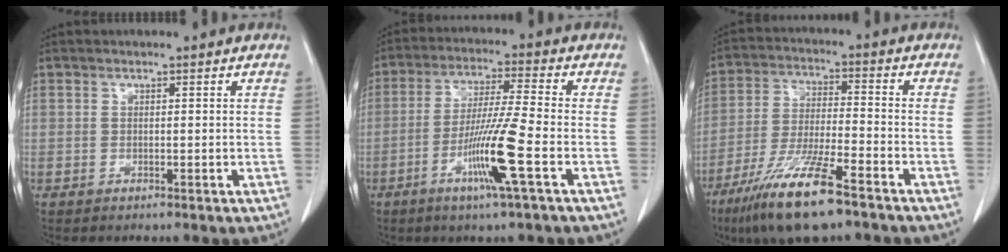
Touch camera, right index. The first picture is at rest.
{"total": 10.3, "force": [-4.1, -1.2, 9.4], "torque": [-0.183, -0.016, -0.080]}
{"total": 13.4, "force": [-9.0, 1.5, 9.9], "torque": [-0.198, -0.032, -0.163]}